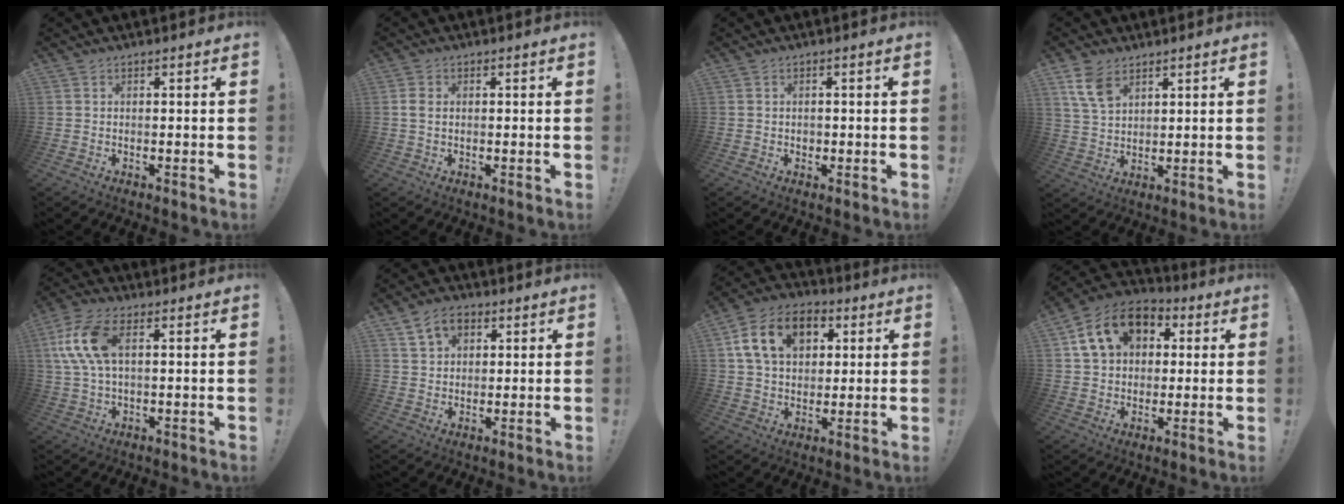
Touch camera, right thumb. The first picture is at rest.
{"total": 2.6, "force": [0.2, 1.7, 1.9], "torque": [-0.045, 0.006, 0.002]}
{"total": 1.1, "force": [0.0, 1.1, 0.3], "torque": [0.002, 0.000, -0.003]}
{"total": 8.2, "force": [4.9, 4.8, 4.6], "torque": [-0.079, -0.017, 0.096]}
{"total": 12.7, "force": [2.9, 6.5, 10.5], "torque": [-0.216, -0.001, 0.055]}
{"total": 7.9, "force": [3.7, 5.6, 4.3], "torque": [-0.071, -0.001, 0.073]}
{"total": 15.6, "force": [5.5, 11.2, 9.3], "torque": [-0.146, -0.008, 0.106]}
{"total": 15.4, "force": [5.2, 11.8, 8.4], "torque": [-0.127, -0.001, 0.104]}